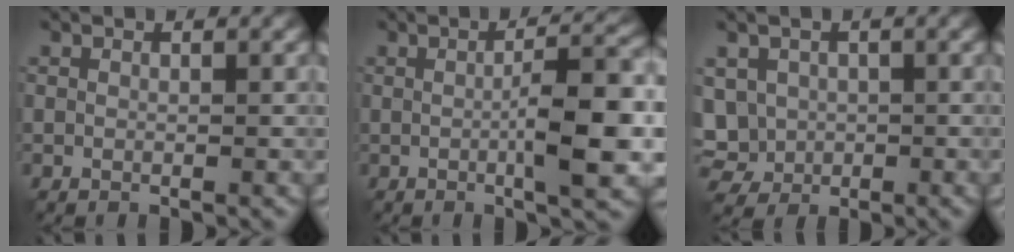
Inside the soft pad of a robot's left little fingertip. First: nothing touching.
{"total": 7.5, "force": [-0.7, 1.9, 7.2], "torque": [-0.105, 0.004, -0.014]}
{"total": 4.8, "force": [0.2, 4.1, 2.3], "torque": [-0.069, 0.005, 0.005]}